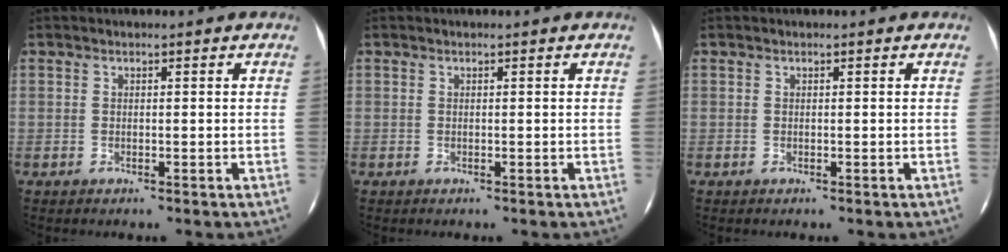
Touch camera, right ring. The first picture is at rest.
{"total": 0.0}
{"total": 0.0}